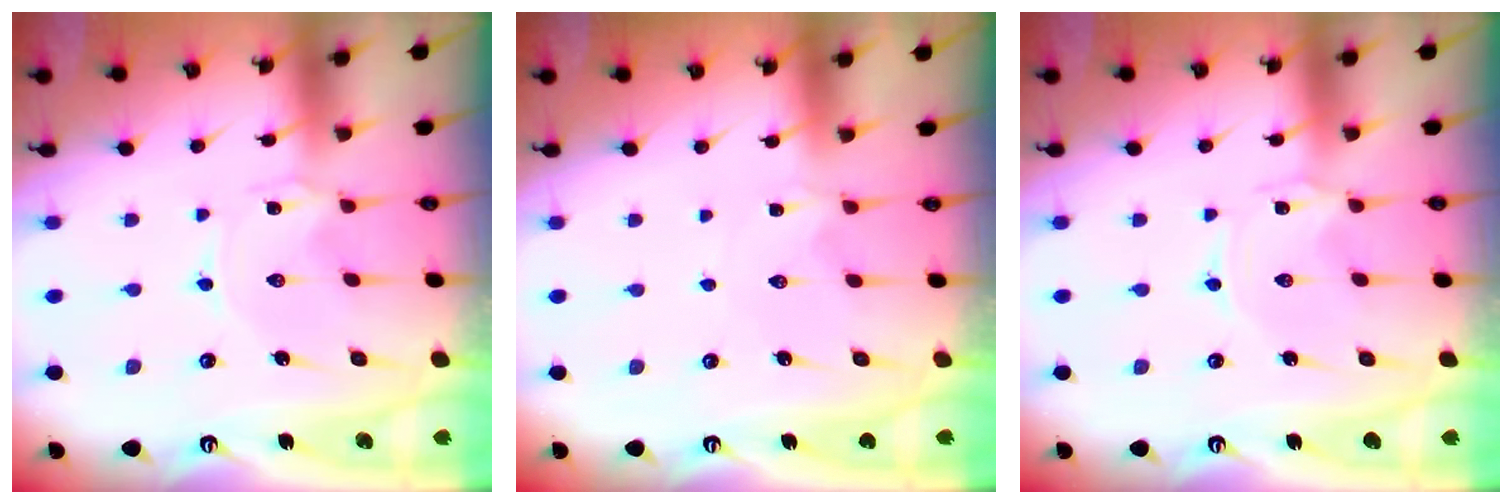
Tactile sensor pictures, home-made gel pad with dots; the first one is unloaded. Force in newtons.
{"total": 0.0}
{"total": 0.0}